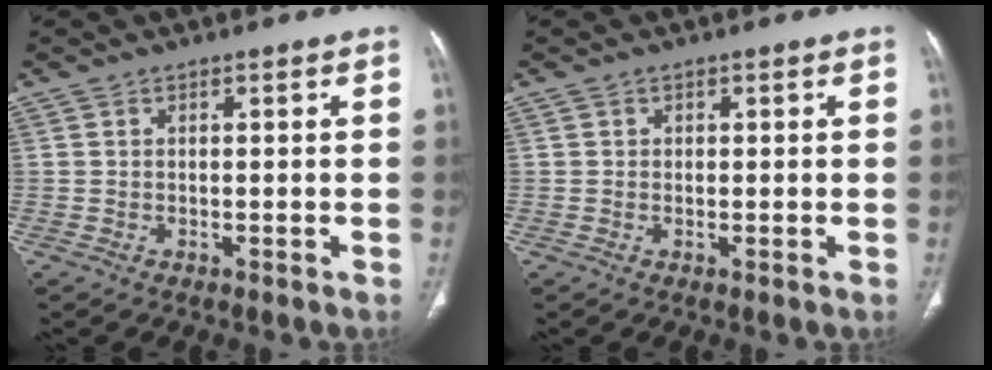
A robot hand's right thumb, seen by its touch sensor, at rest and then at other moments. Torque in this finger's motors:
{"motor_torque": [-0.05, -0.30, -0.22, -0.01, -0.01]}